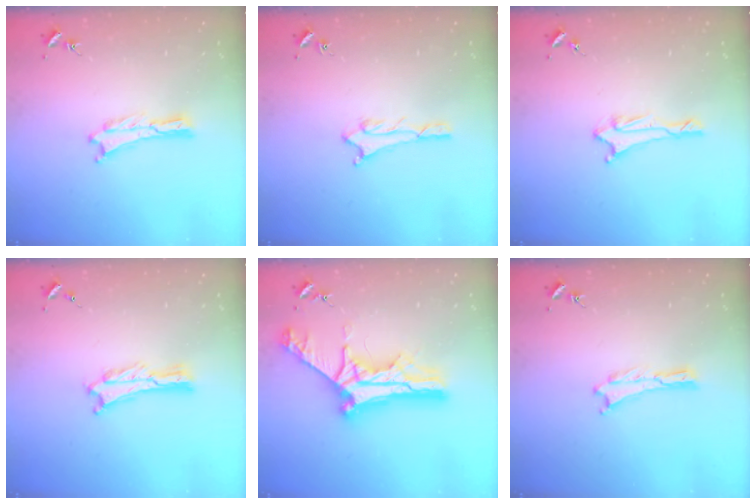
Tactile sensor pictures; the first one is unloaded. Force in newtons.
{"total": 2.0, "press": 2.0, "slide": 0.2}
{"total": 1.7, "press": 1.6, "slide": 0.6}
{"total": 0.8, "press": 0.7, "slide": 0.2}
{"total": 13.8, "press": 13.8, "slide": 1.0}
{"total": 0.0}